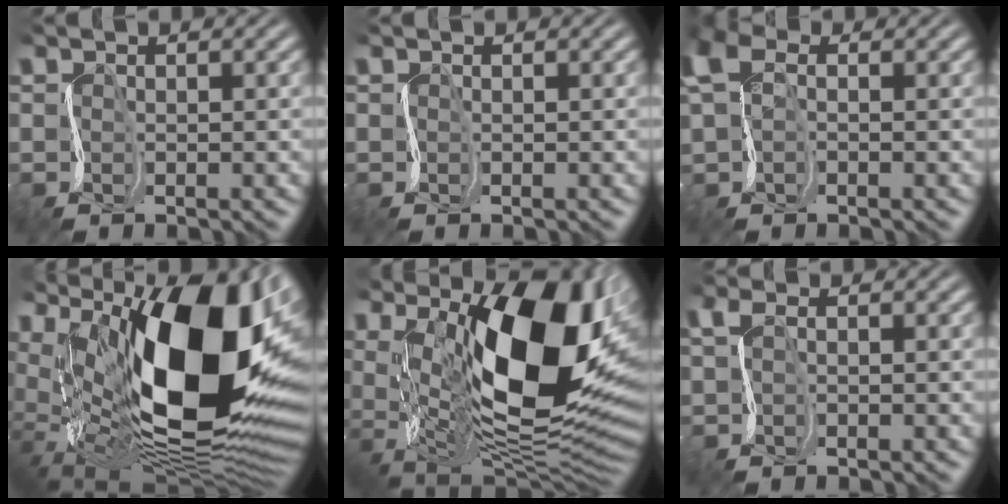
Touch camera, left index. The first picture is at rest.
{"total": 0.0}
{"total": 3.2, "force": [0.8, 2.0, 2.3], "torque": [-0.072, 0.013, 0.007]}
{"total": 17.0, "force": [5.3, 8.0, 14.0], "torque": [-0.225, -0.001, 0.096]}
{"total": 15.3, "force": [4.1, 7.0, 12.9], "torque": [-0.183, -0.002, 0.063]}
{"total": 1.1, "force": [0.5, 0.1, 1.0], "torque": [-0.030, 0.005, 0.004]}